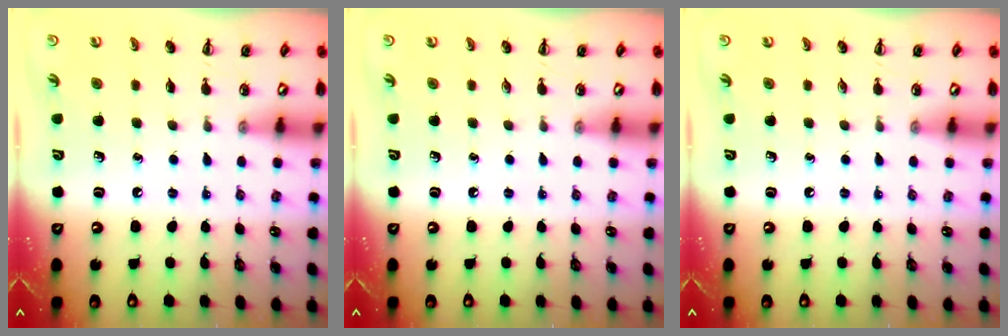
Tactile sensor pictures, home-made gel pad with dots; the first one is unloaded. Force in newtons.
{"total": 0.0}
{"total": 0.0}